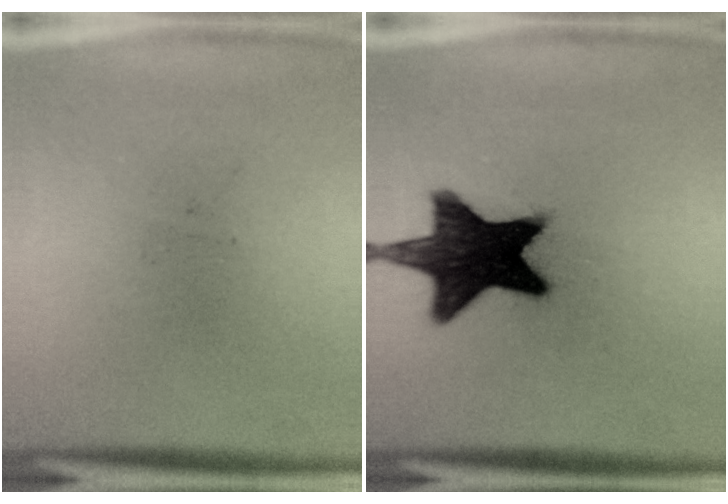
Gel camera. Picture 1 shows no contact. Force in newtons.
{"total": 15.8}